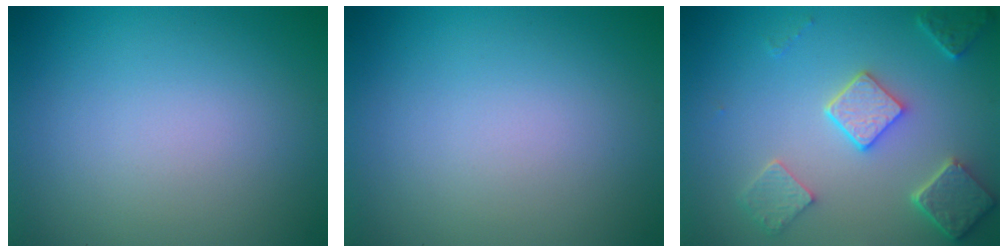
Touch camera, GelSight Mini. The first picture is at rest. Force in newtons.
{"total": 0.0}
{"total": 4.9, "press": 3.8, "slide": 3.1}